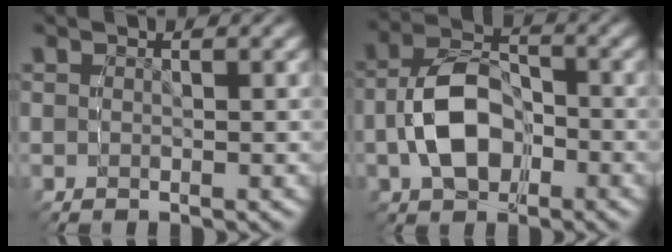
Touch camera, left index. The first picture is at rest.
{"total": 4.9, "force": [-2.4, 4.0, 1.3], "torque": [-0.053, -0.028, -0.028]}